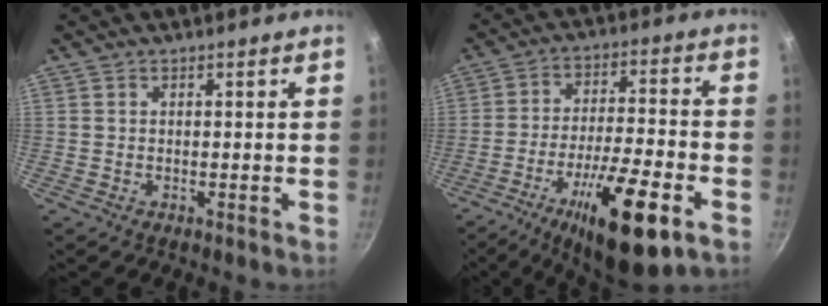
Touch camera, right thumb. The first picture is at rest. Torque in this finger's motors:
{"motor_torque": [2.70, 2.22, 1.32, -1.45, 0.48]}